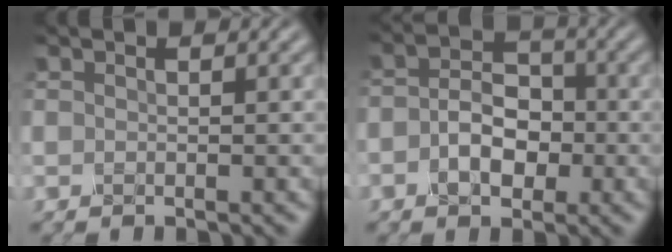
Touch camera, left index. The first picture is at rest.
{"total": 4.0, "force": [-1.5, 2.6, 2.7], "torque": [-0.045, 0.002, -0.034]}